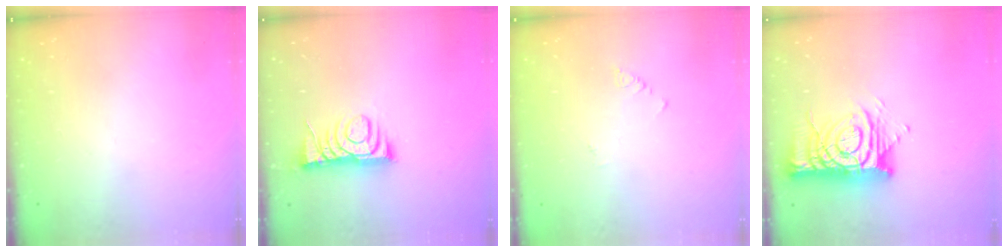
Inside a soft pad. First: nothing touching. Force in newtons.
{"total": 8.1, "press": 8.1, "slide": 0.4}
{"total": 1.8, "press": 1.7, "slide": 0.4}
{"total": 13.4, "press": 13.4, "slide": 1.3}